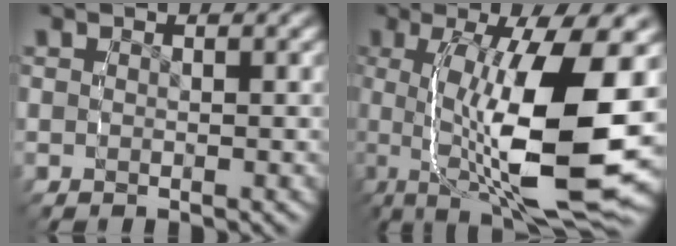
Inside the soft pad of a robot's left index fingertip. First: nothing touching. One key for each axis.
{"total": 12.0, "fx": -0.5, "fy": 3.6, "fz": 11.5, "tx": -0.182, "ty": -0.009, "tz": 0.009}